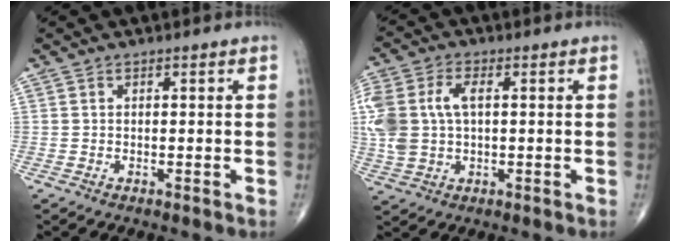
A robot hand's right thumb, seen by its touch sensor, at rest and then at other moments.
{"total": 12.5, "force": [1.5, 7.8, 9.7], "torque": [-0.243, 0.013, 0.031]}